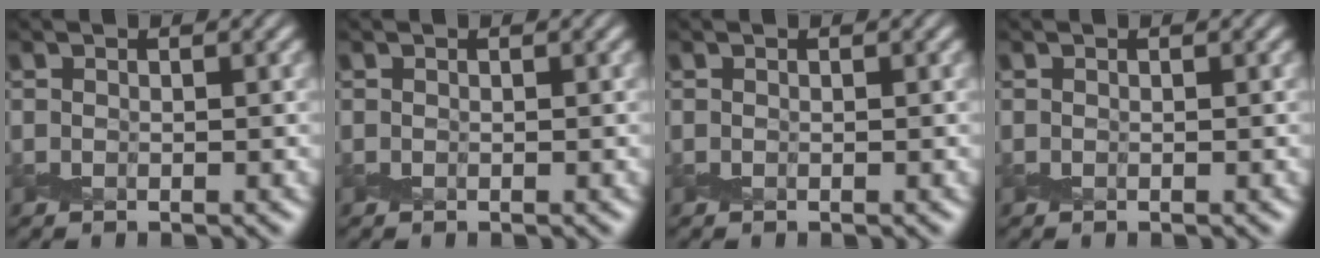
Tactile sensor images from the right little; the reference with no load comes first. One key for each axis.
{"total": 0.0}
{"total": 0.0}
{"total": 0.0}